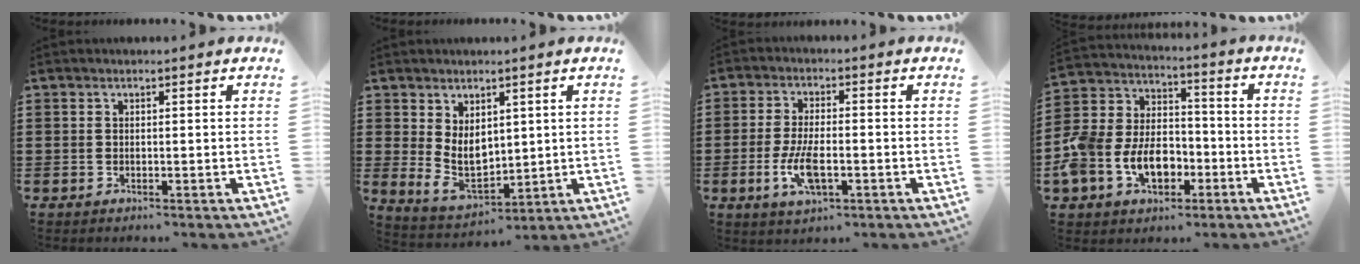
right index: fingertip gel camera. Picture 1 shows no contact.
{"total": 6.2, "force": [1.4, 4.5, 4.0], "torque": [-0.081, -0.004, 0.024]}
{"total": 6.9, "force": [-2.1, 2.8, 5.9], "torque": [-0.140, -0.011, -0.043]}
{"total": 10.6, "force": [-3.9, 7.8, 5.9], "torque": [-0.156, 0.016, -0.075]}